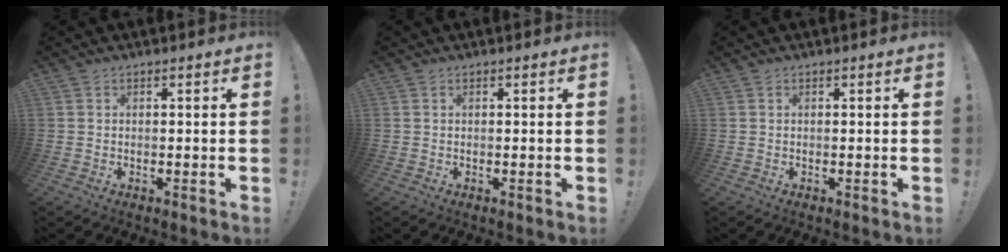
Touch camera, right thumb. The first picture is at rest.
{"total": 0.0}
{"total": 0.0}